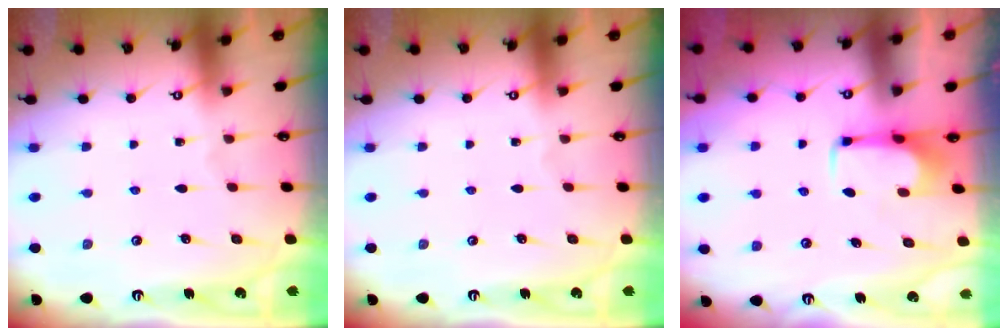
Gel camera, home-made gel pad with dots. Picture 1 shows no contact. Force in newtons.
{"total": 0.0}
{"total": 2.0, "press": 2.0, "slide": 0.2}